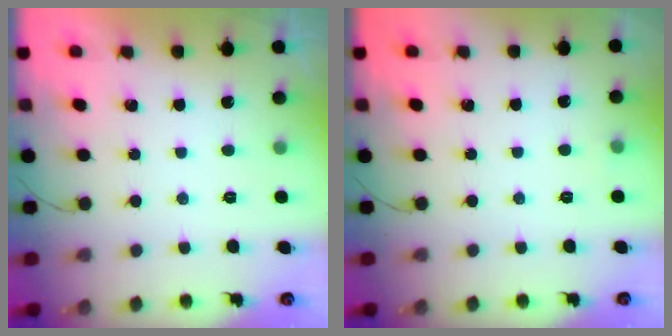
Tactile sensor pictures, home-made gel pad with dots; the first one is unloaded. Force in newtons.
{"total": 2.7, "press": 2.0, "slide": 1.8}